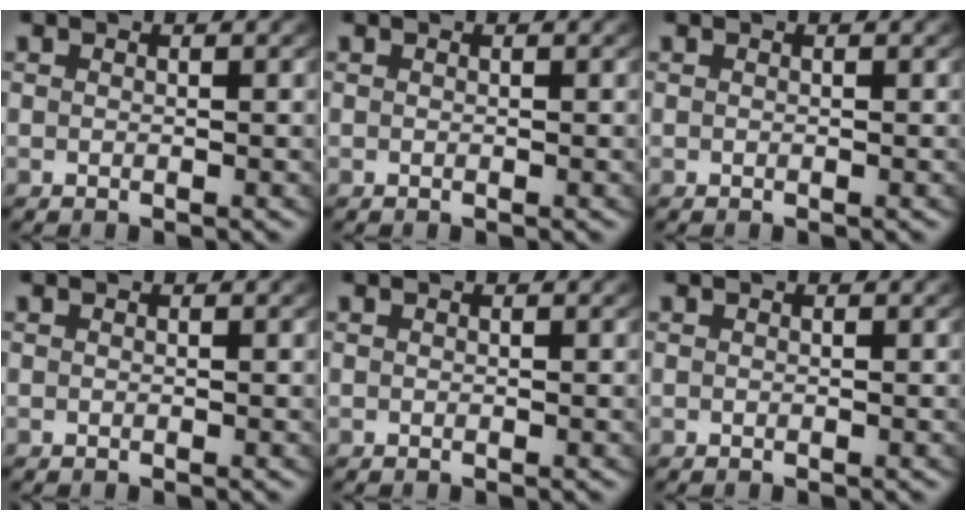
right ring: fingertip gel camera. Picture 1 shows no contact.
{"total": 0.0}
{"total": 0.0}
{"total": 0.0}
{"total": 0.0}
{"total": 0.0}